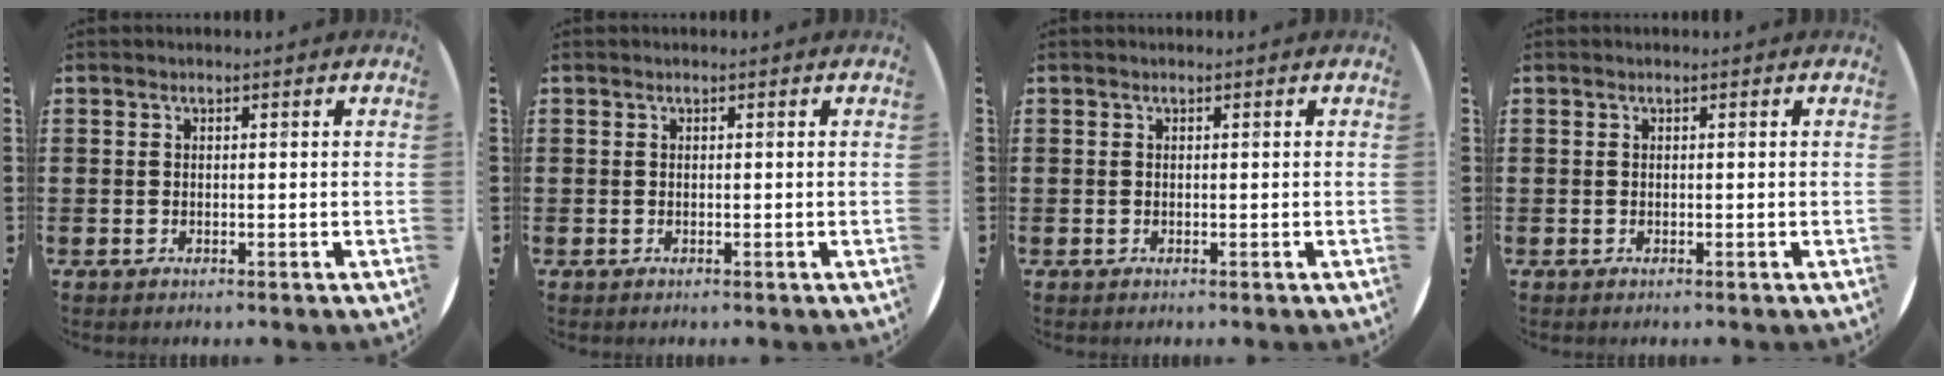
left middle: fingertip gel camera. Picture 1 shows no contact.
{"total": 0.0}
{"total": 0.0}
{"total": 0.0}